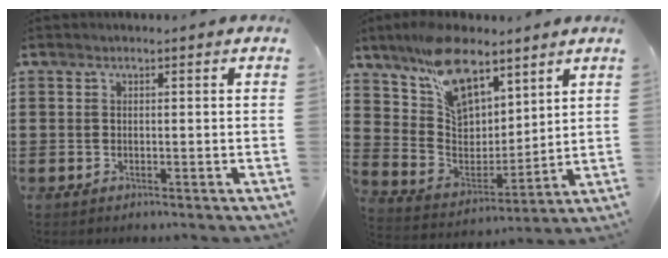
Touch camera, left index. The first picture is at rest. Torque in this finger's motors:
{"motor_torque": [1.28, -0.53, 0.32, 0.09]}